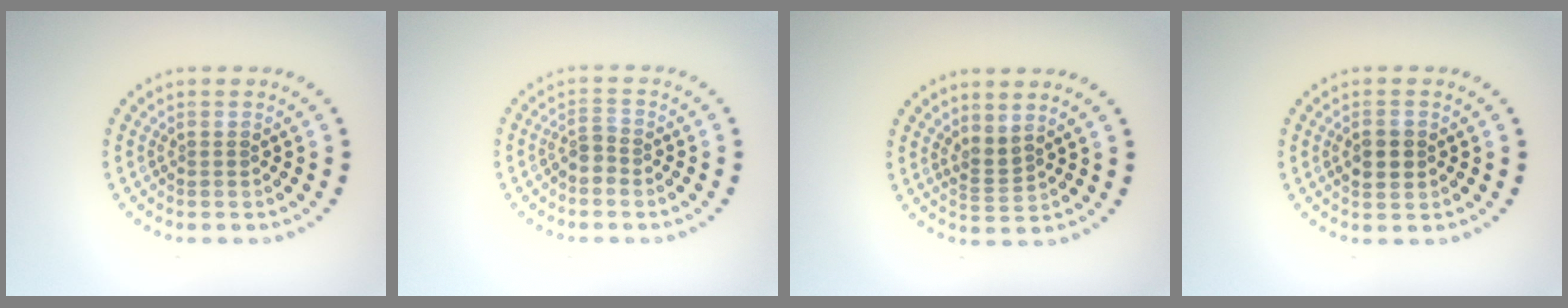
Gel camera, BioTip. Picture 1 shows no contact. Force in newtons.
{"total": 1.6, "press": 1.2, "slide": 1.1}
{"total": 1.9, "press": 1.4, "slide": 1.3}
{"total": 2.4, "press": 2.4, "slide": 0.1}